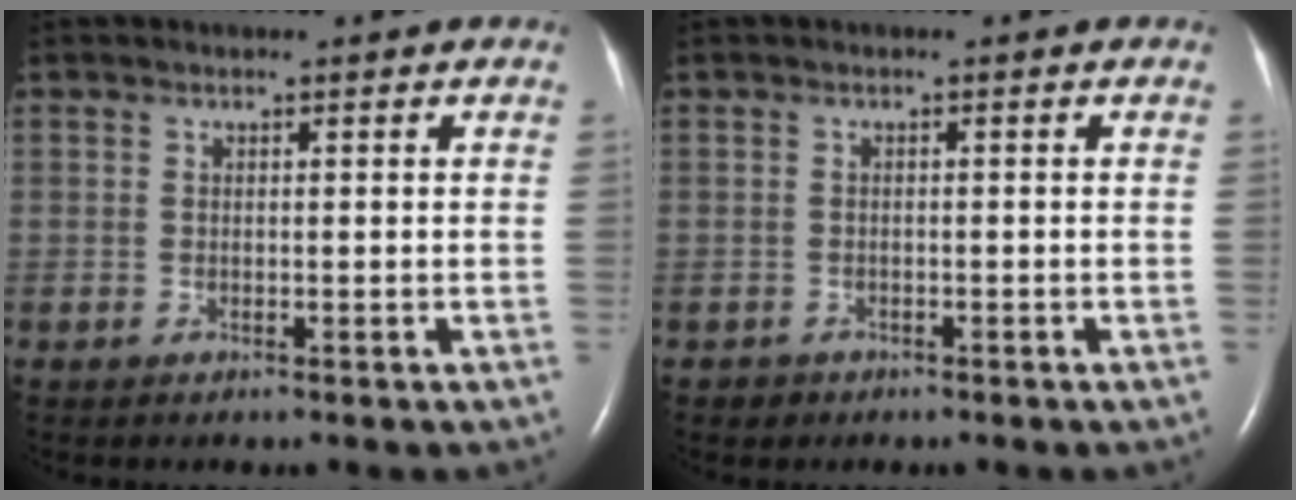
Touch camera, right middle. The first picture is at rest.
{"total": 1.1, "force": [-0.7, 0.8, -0.1], "torque": [-0.002, 0.003, -0.013]}